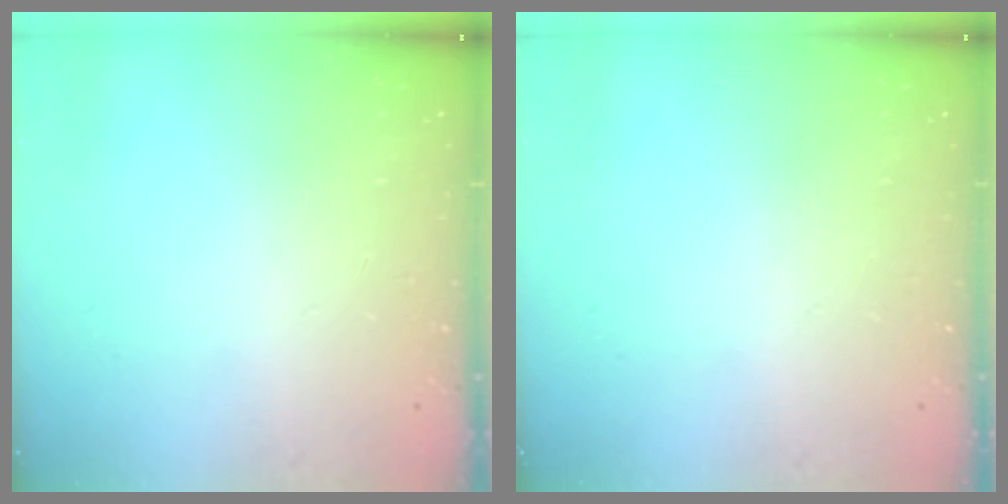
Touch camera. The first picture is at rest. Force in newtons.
{"total": 0.0}